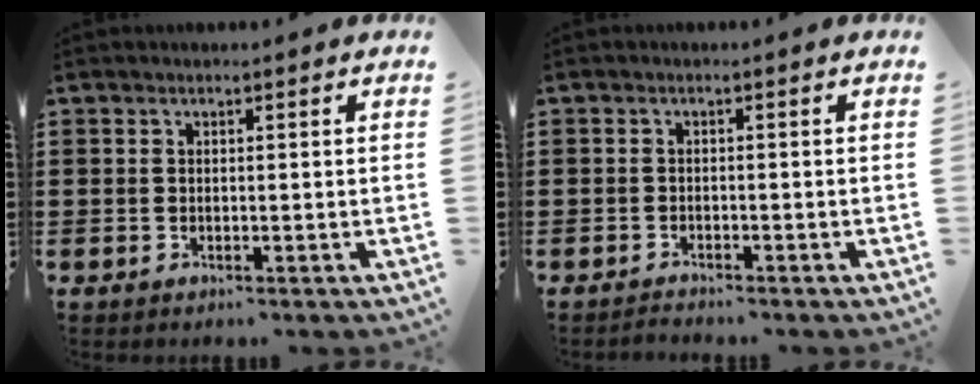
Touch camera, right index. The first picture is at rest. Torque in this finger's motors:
{"motor_torque": [0.10, 0.09, -0.01, 0.01]}